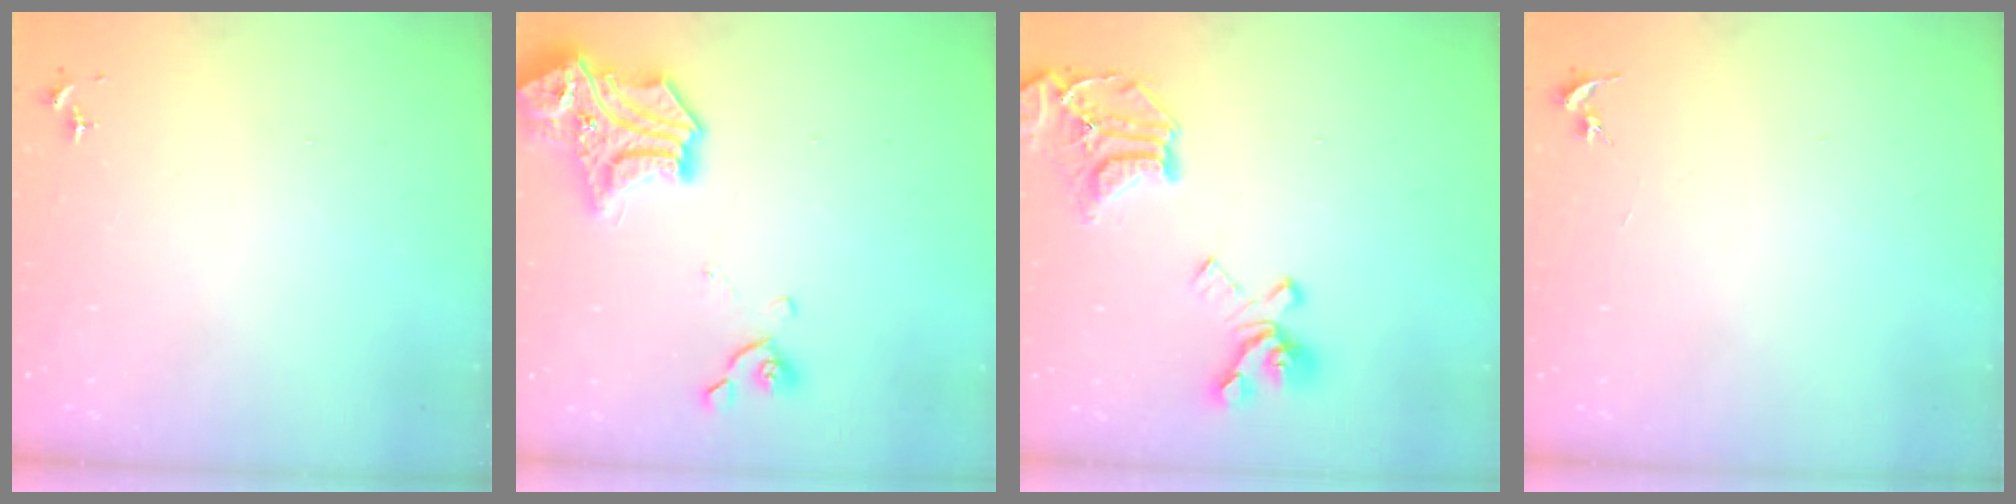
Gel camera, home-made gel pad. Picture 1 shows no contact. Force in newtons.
{"total": 18.6, "press": 18.5, "slide": 1.4}
{"total": 19.3, "press": 19.2, "slide": 1.9}
{"total": 0.0}